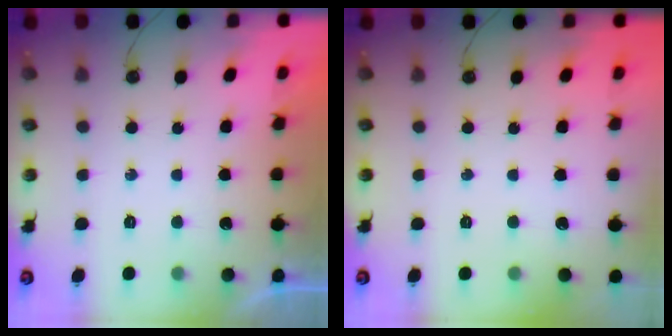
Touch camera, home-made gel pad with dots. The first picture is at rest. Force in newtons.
{"total": 0.0}